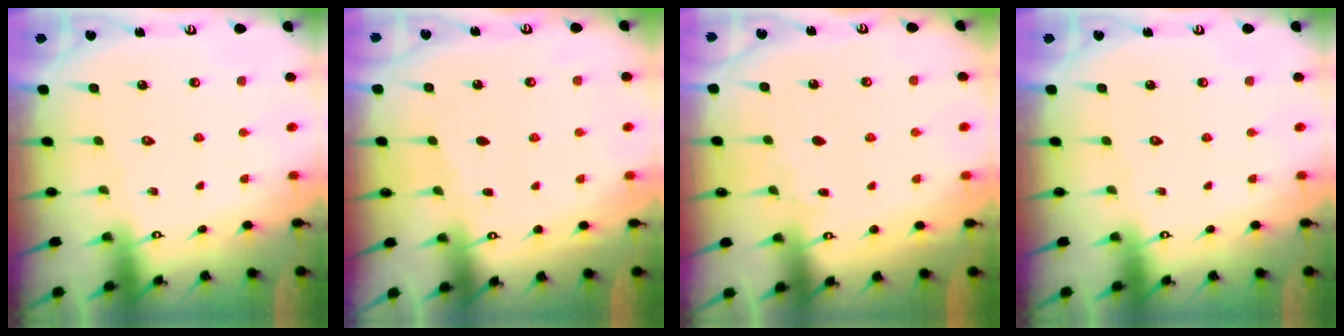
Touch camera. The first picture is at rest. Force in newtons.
{"total": 2.2, "press": 2.2, "slide": 0.4}
{"total": 3.7, "press": 3.7, "slide": 0.4}
{"total": 0.0}